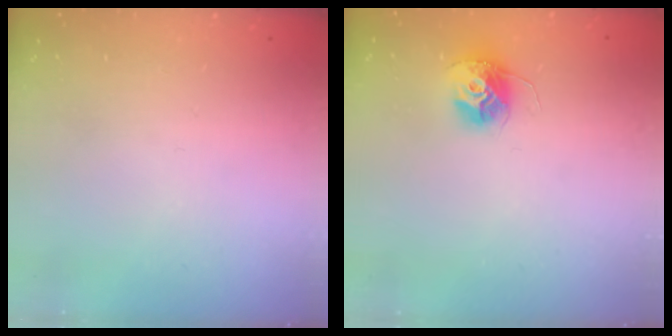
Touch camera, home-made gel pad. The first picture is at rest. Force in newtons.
{"total": 10.9, "press": 10.9, "slide": 0.7}